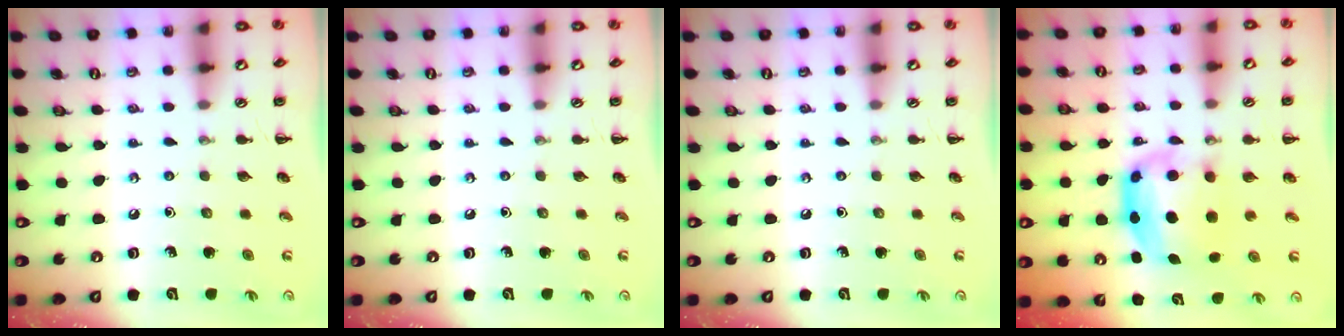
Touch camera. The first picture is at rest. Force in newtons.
{"total": 0.0}
{"total": 0.0}
{"total": 6.0, "press": 5.9, "slide": 0.8}